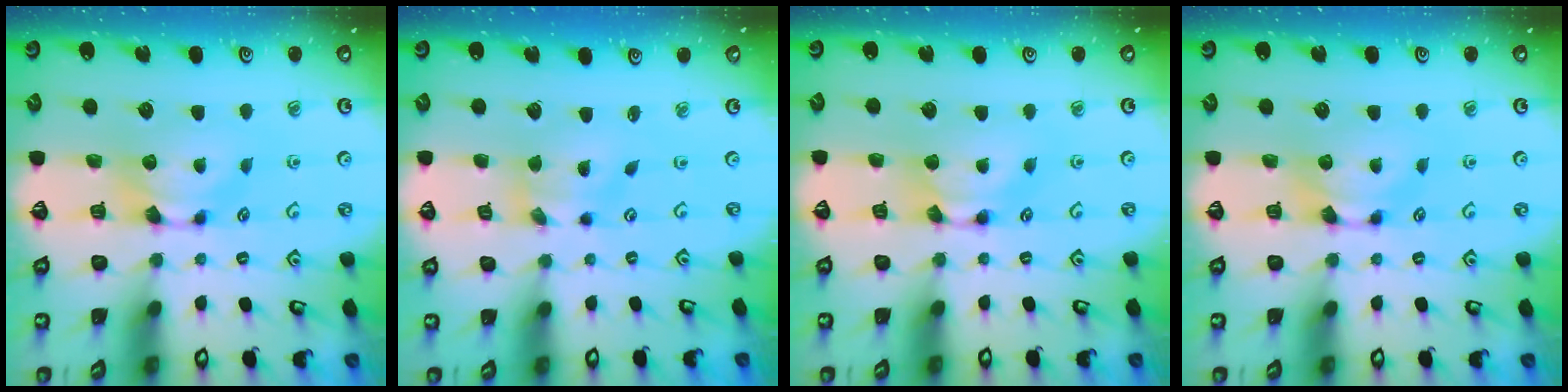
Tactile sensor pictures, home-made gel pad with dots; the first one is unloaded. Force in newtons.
{"total": 1.8, "press": 1.3, "slide": 1.3}
{"total": 1.8, "press": 1.8, "slide": 0.1}
{"total": 0.0}